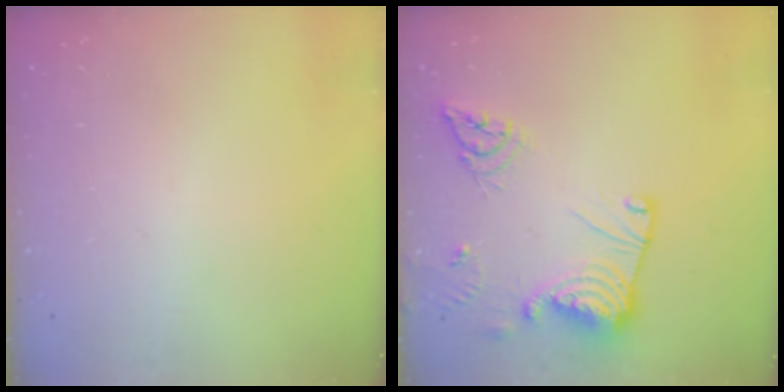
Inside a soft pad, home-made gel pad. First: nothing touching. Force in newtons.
{"total": 17.7, "press": 17.6, "slide": 1.8}